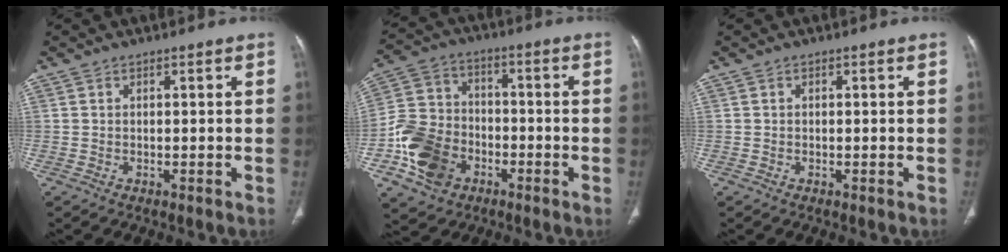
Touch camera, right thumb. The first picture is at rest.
{"total": 13.6, "force": [-5.5, 10.6, 6.7], "torque": [-0.111, 0.031, -0.102]}
{"total": 0.0}